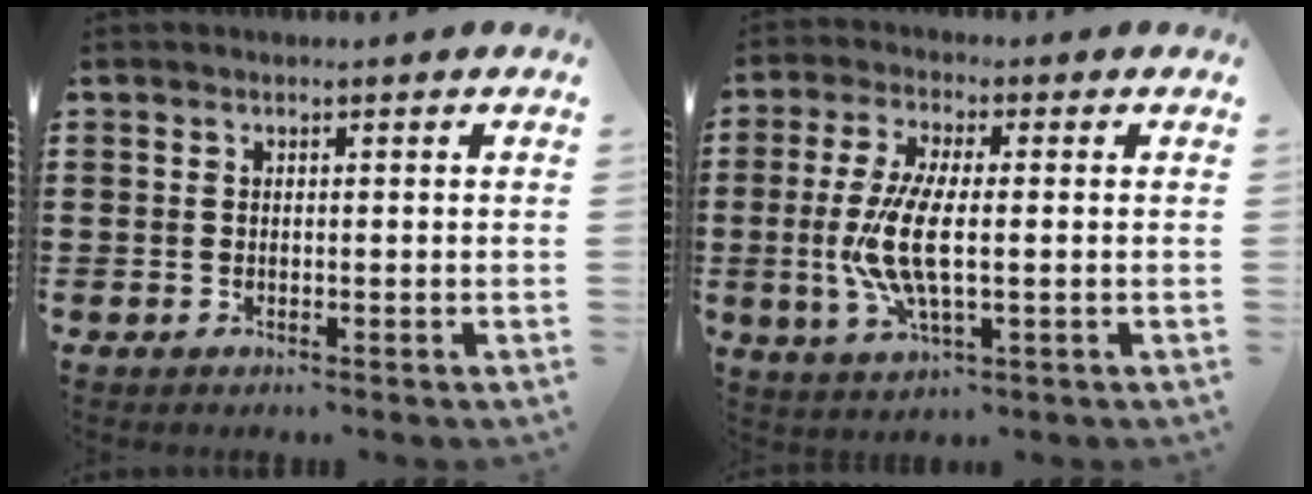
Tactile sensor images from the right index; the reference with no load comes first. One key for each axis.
{"total": 9.0, "fx": -0.7, "fy": 3.0, "fz": 8.4, "tx": -0.188, "ty": -0.011, "tz": -0.021}